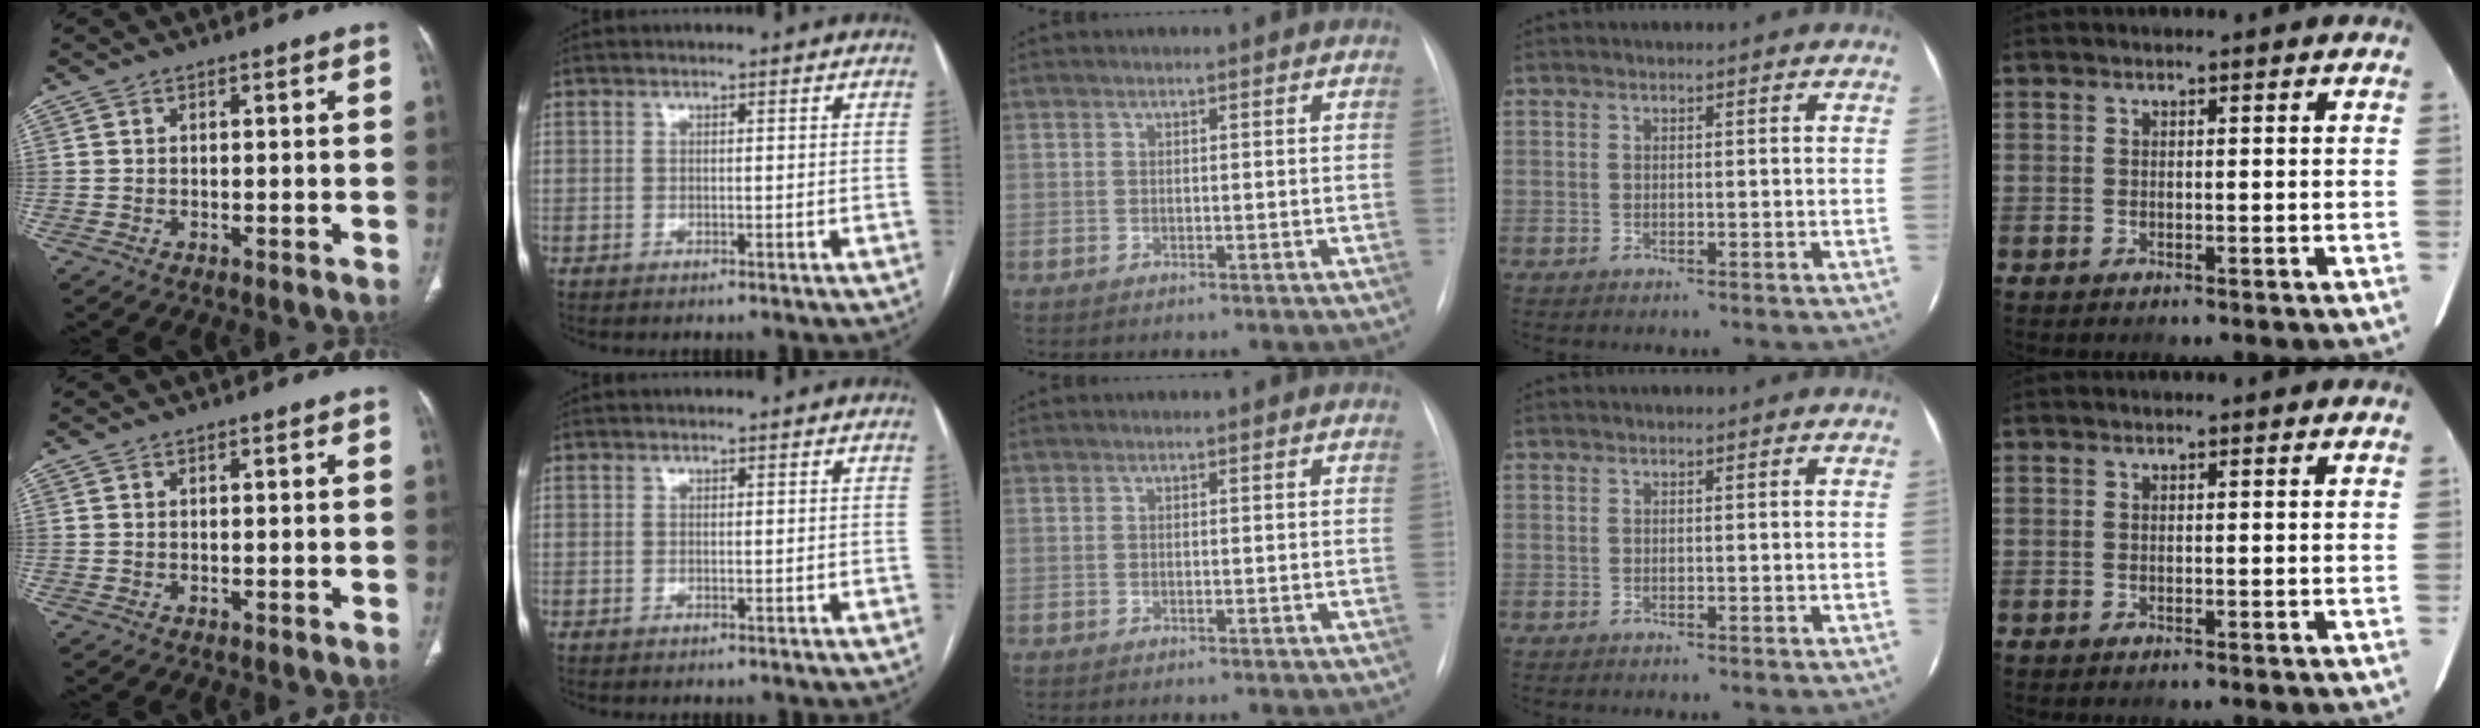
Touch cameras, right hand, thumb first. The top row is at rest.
{}